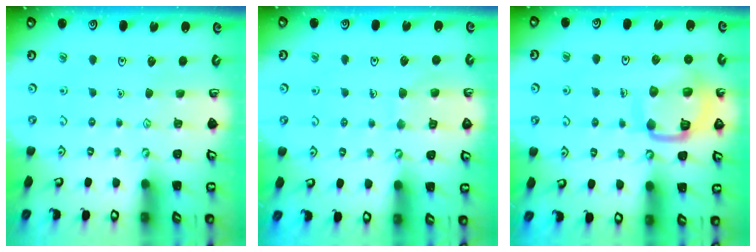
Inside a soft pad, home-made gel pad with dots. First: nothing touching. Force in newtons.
{"total": 7.1, "press": 7.1, "slide": 0.5}
{"total": 14.1, "press": 14.0, "slide": 1.5}